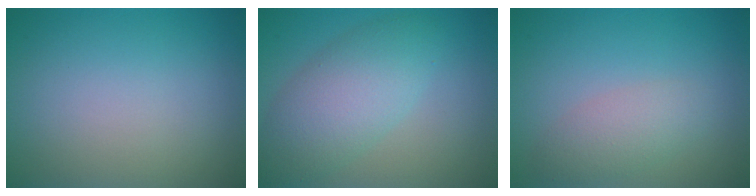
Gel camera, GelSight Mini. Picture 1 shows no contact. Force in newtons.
{"total": 5.6, "press": 5.5, "slide": 0.4}
{"total": 2.5, "press": 2.5, "slide": 0.1}